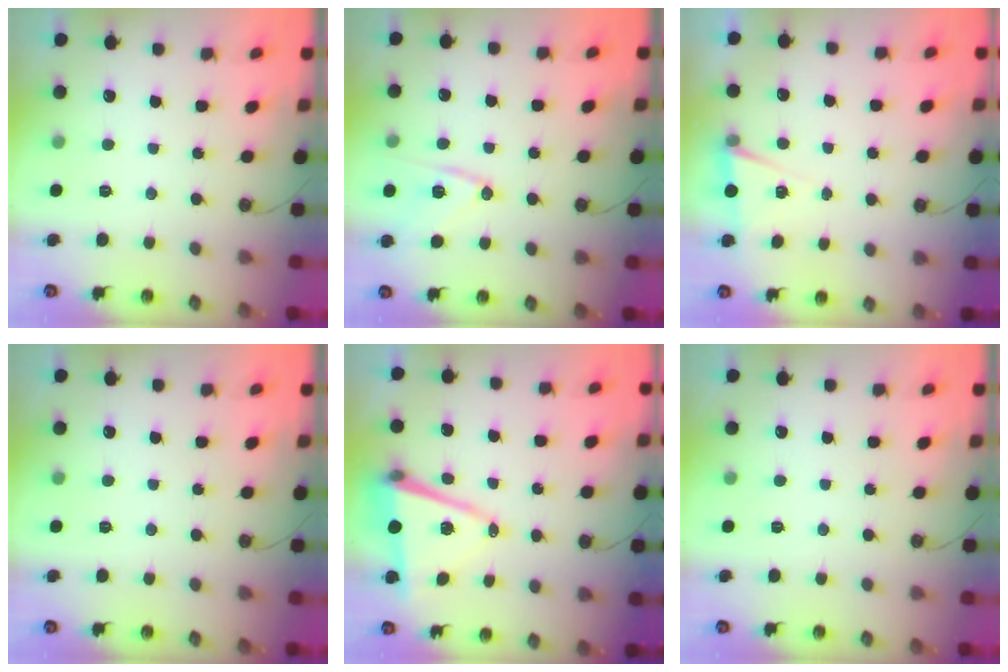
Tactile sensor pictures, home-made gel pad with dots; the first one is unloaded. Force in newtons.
{"total": 12.0, "press": 11.7, "slide": 2.7}
{"total": 5.0, "press": 2.5, "slide": 4.4}
{"total": 0.0}
{"total": 10.0, "press": 9.1, "slide": 4.1}
{"total": 0.0}